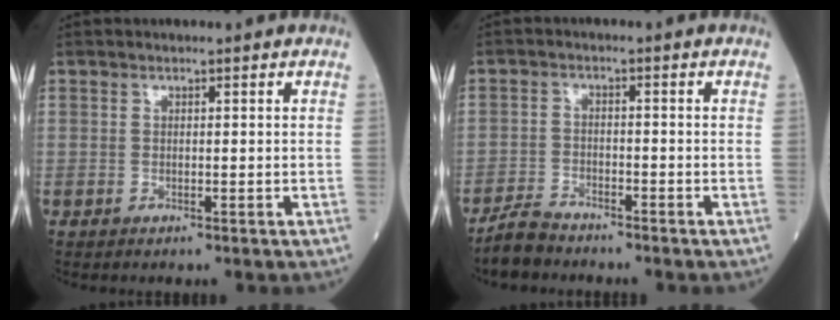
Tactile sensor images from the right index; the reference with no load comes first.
{"total": 3.8, "force": [-3.6, 0.9, 0.9], "torque": [-0.023, -0.008, -0.072]}